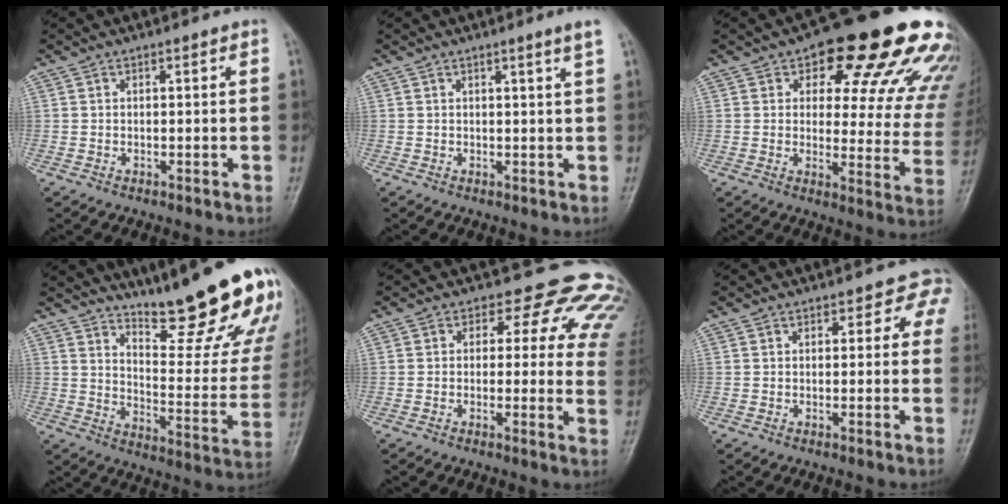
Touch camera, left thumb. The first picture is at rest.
{"total": 2.1, "force": [1.3, -0.6, 1.5], "torque": [-0.024, -0.011, 0.021]}
{"total": 22.8, "force": [13.9, 9.8, 15.3], "torque": [-0.142, -0.042, 0.164]}
{"total": 23.6, "force": [18.1, 4.2, 14.5], "torque": [-0.171, -0.141, 0.249]}
{"total": 14.6, "force": [8.9, 8.3, 8.0], "torque": [-0.038, -0.021, 0.074]}
{"total": 3.1, "force": [1.1, 2.6, 1.2], "torque": [0.022, 0.001, -0.012]}